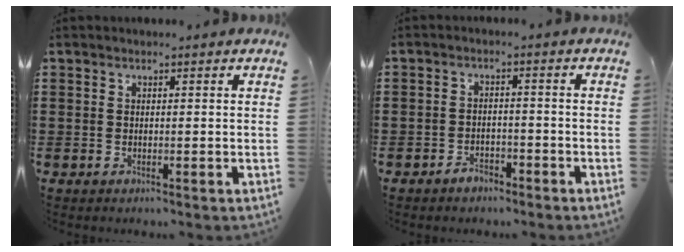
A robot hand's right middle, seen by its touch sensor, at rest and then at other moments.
{"total": 2.4, "force": [-2.2, 1.1, 0.3], "torque": [-0.011, 0.004, -0.046]}